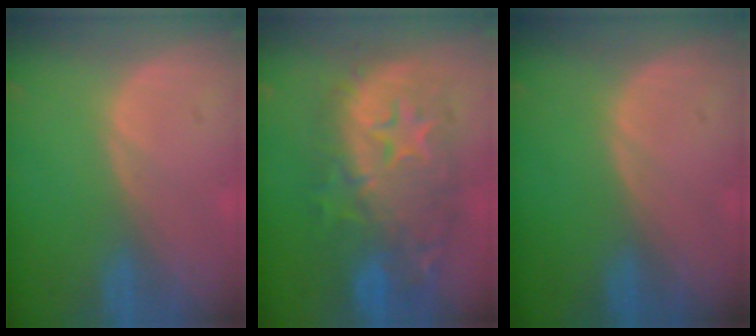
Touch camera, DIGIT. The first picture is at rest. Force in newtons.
{"total": 12.6, "press": 12.6, "slide": 1.1}
{"total": 0.0}